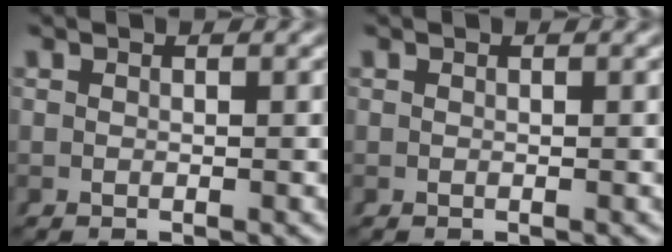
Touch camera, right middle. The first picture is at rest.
{"total": 0.0}